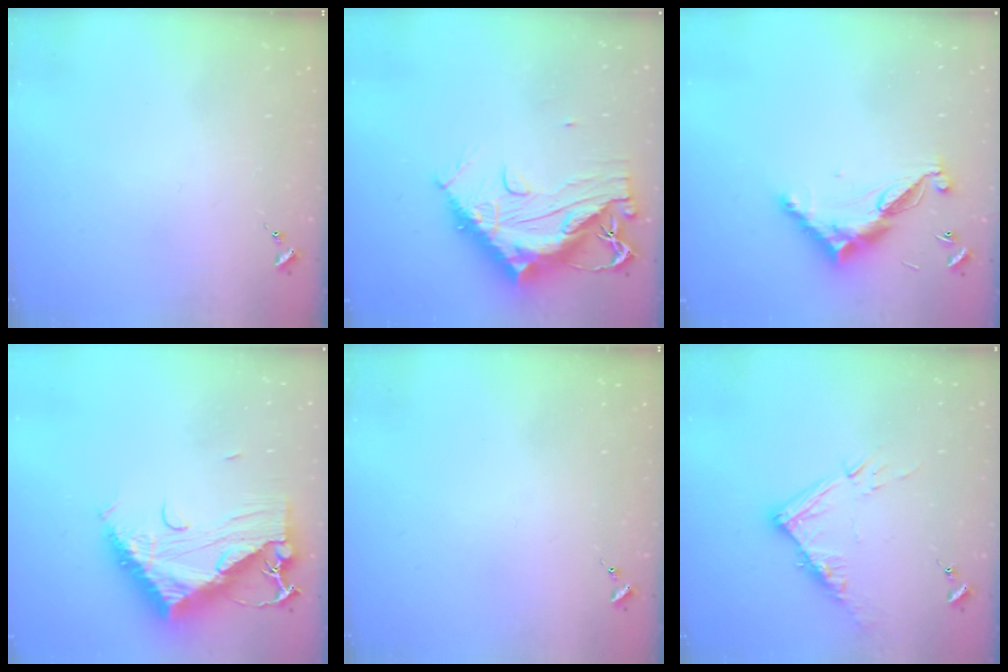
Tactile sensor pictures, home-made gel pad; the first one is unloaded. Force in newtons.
{"total": 16.4, "press": 16.3, "slide": 1.5}
{"total": 12.2, "press": 12.1, "slide": 0.3}
{"total": 15.7, "press": 15.6, "slide": 1.5}
{"total": 0.0}
{"total": 12.1, "press": 12.1, "slide": 1.2}